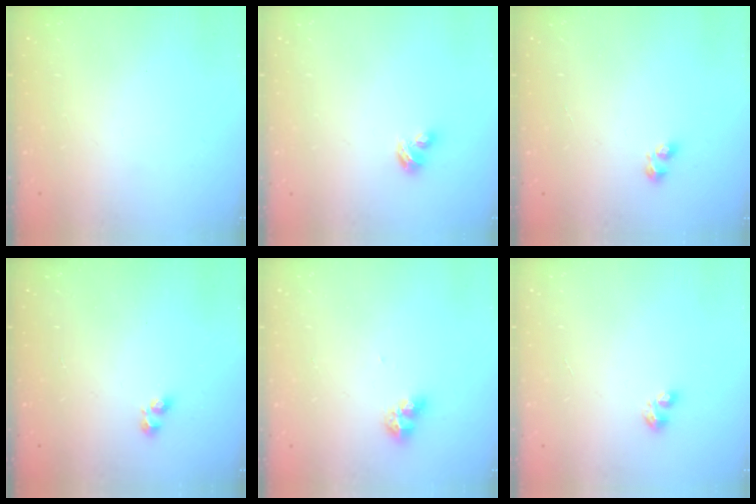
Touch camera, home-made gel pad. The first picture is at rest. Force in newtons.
{"total": 2.9, "press": 2.8, "slide": 0.5}
{"total": 2.5, "press": 2.3, "slide": 0.9}
{"total": 1.9, "press": 1.9, "slide": 0.3}
{"total": 6.1, "press": 6.1, "slide": 0.7}
{"total": 2.8, "press": 2.8, "slide": 0.5}